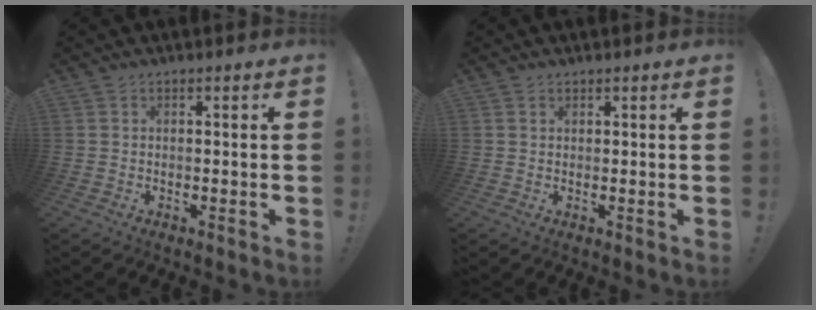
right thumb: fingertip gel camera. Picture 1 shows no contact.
{"total": 0.8, "force": [0.6, 0.5, 0.2], "torque": [-0.001, -0.003, 0.012]}